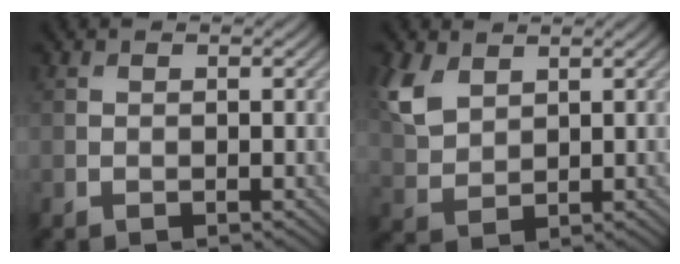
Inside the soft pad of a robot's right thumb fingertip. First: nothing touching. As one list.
[{"total": 6.2, "force": [3.2, 3.8, 3.7], "torque": [-0.110, 0.005, 0.069]}]